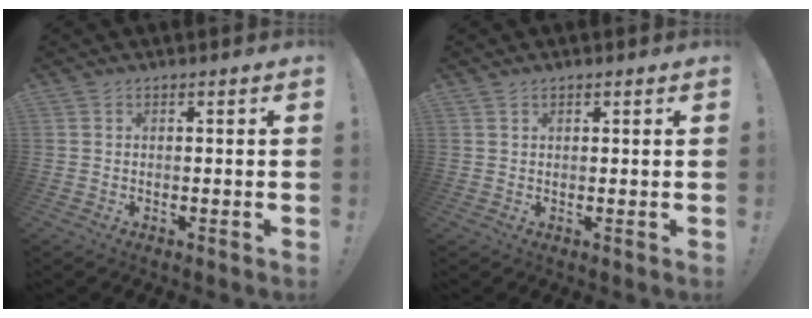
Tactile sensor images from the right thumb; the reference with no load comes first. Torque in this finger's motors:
{"motor_torque": [-0.37, 0.03, -0.21, 0.13, 0.03]}